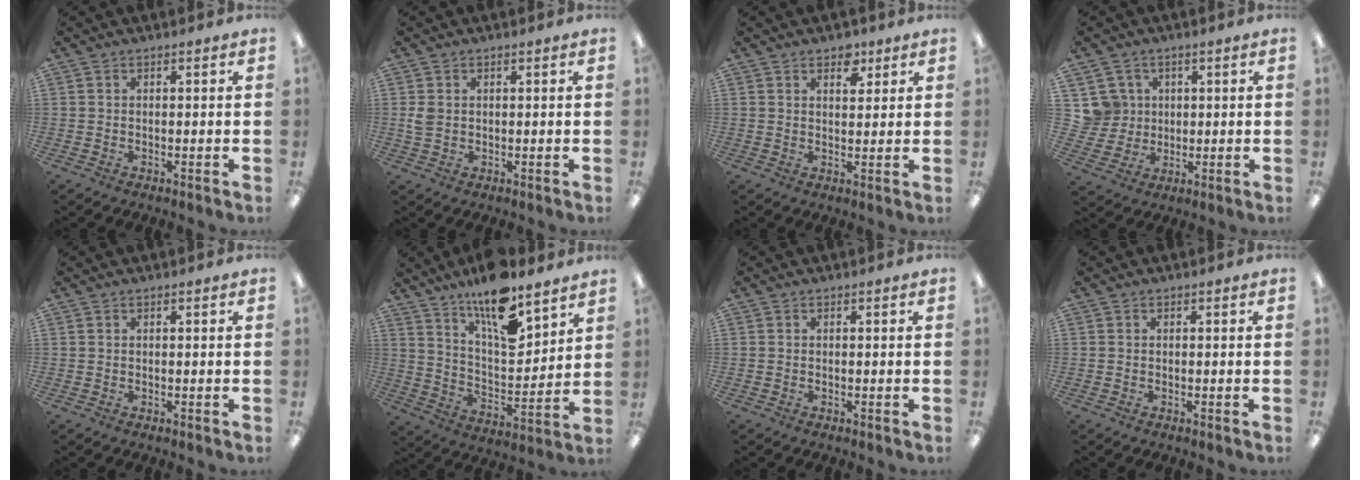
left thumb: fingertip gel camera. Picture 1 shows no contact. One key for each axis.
{"total": 2.4, "fx": 0.6, "fy": 1.7, "fz": 1.5, "tx": -0.032, "ty": 0.005, "tz": 0.009}
{"total": 4.5, "fx": 3.1, "fy": 2.5, "fz": 2.1, "tx": -0.007, "ty": -0.018, "tz": 0.048}
{"total": 6.9, "fx": 2.6, "fy": 6.4, "fz": 0.1, "tx": -0.016, "ty": 0.002, "tz": 0.056}
{"total": 0.0}
{"total": 16.3, "fx": 11.9, "fy": 5.4, "fz": 9.8, "tx": -0.170, "ty": -0.072, "tz": 0.202}
{"total": 0.0}
{"total": 0.0}